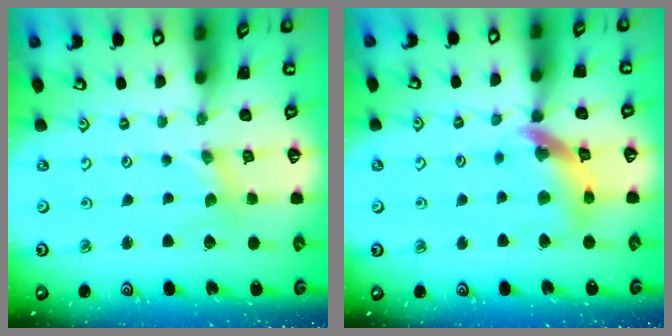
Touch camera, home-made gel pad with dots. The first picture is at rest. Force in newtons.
{"total": 12.5, "press": 12.5, "slide": 1.4}